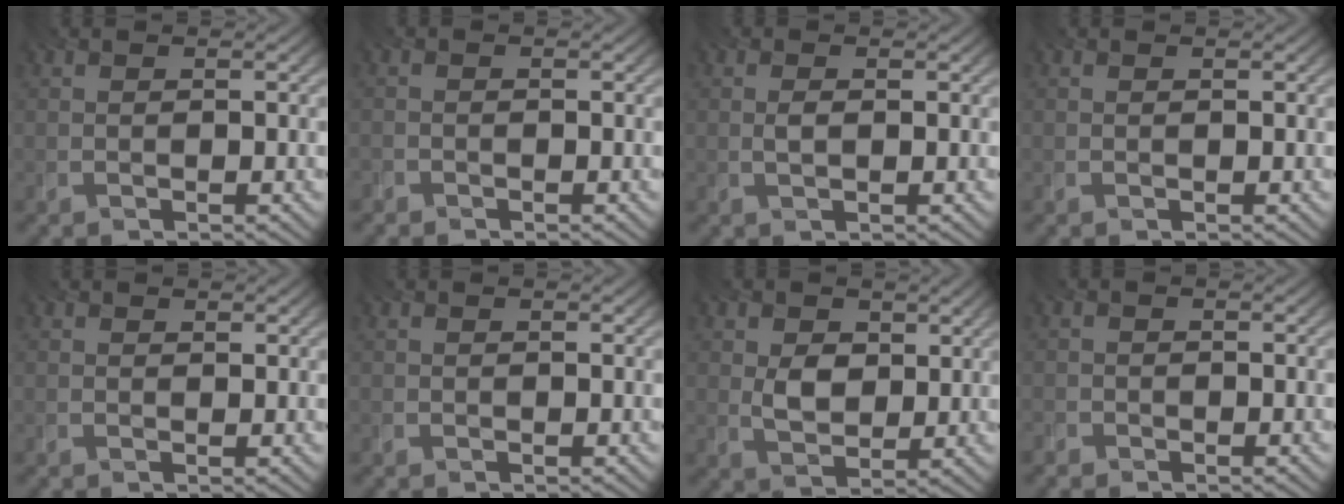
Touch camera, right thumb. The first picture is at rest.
{"total": 1.0, "force": [-1.0, 0.1, -0.1], "torque": [0.004, -0.005, -0.021]}
{"total": 0.9, "force": [0.2, 0.4, 0.8], "torque": [-0.019, 0.000, 0.003]}
{"total": 0.0}
{"total": 0.7, "force": [0.6, 0.2, 0.1], "torque": [-0.002, -0.001, 0.011]}
{"total": 0.0}
{"total": 4.4, "force": [1.3, 3.2, 2.8], "torque": [-0.062, -0.006, 0.023]}
{"total": 1.3, "force": [-1.1, 0.7, 0.0], "torque": [0.001, -0.004, -0.026]}